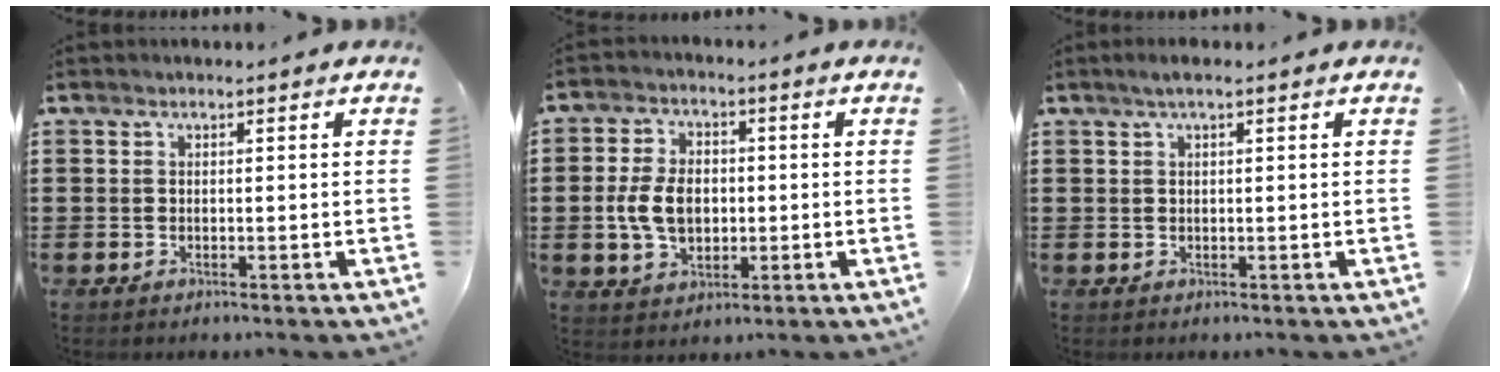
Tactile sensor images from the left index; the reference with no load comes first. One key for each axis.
{"total": 7.1, "fx": -0.5, "fy": 4.8, "fz": 5.2, "tx": -0.114, "ty": 0.004, "tz": -0.016}
{"total": 1.3, "fx": 0.4, "fy": 0.1, "fz": 1.2, "tx": -0.021, "ty": 0.001, "tz": 0.008}